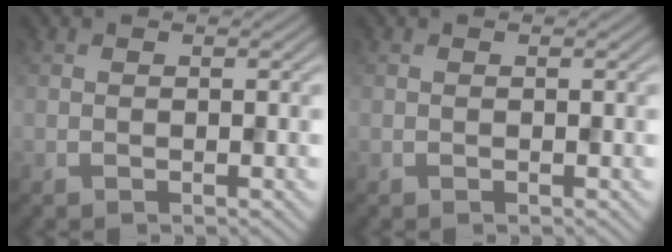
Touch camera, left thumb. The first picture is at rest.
{"total": 0.0}